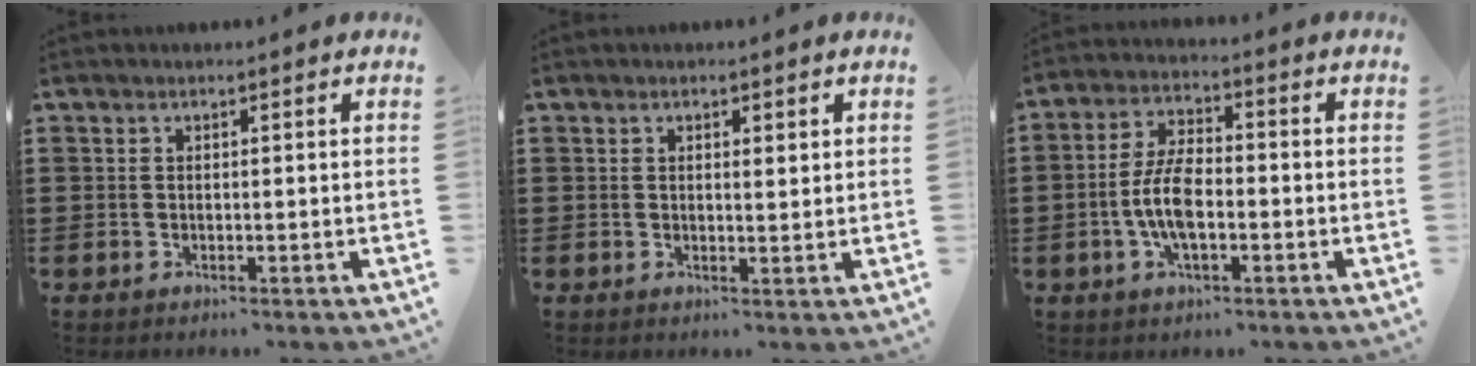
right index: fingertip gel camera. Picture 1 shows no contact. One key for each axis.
{"total": 0.9, "fx": 0.4, "fy": 0.2, "fz": 0.8, "tx": -0.015, "ty": 0.003, "tz": 0.006}
{"total": 7.4, "fx": -1.7, "fy": 3.2, "fz": 6.5, "tx": -0.154, "ty": -0.004, "tz": -0.040}